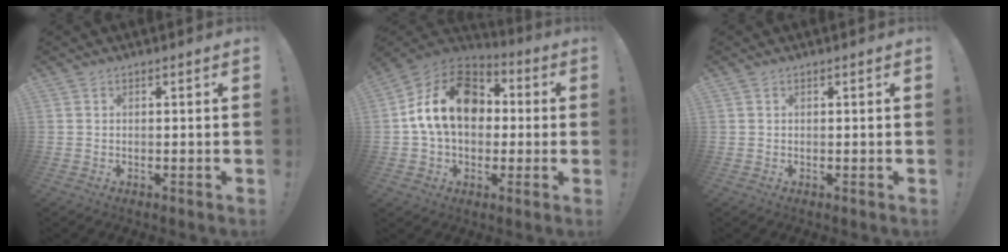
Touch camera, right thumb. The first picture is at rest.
{"total": 19.1, "force": [3.2, 14.0, 12.7], "torque": [-0.208, 0.019, 0.063]}
{"total": 0.0}